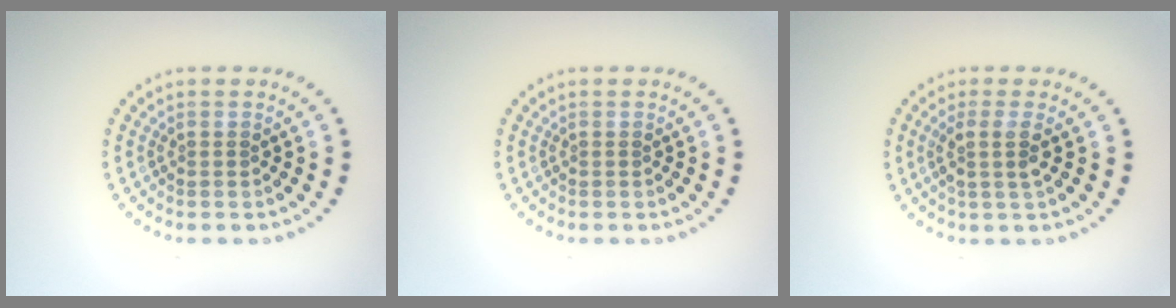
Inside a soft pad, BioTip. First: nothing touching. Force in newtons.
{"total": 0.0}
{"total": 2.0, "press": 1.6, "slide": 1.2}